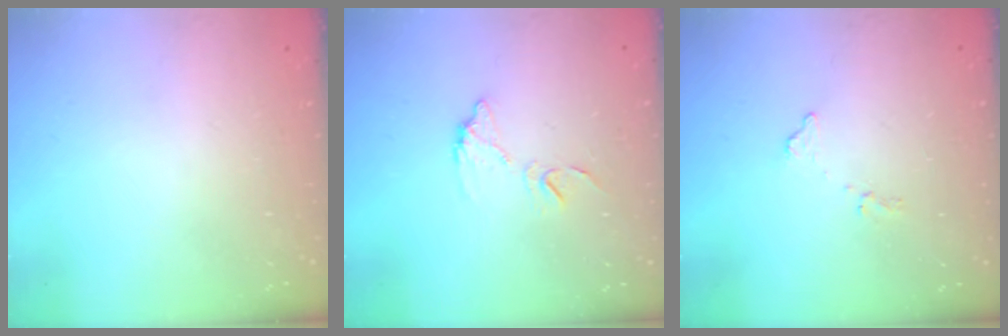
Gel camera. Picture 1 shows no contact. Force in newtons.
{"total": 7.6, "press": 7.6, "slide": 0.1}
{"total": 7.7, "press": 7.6, "slide": 0.3}